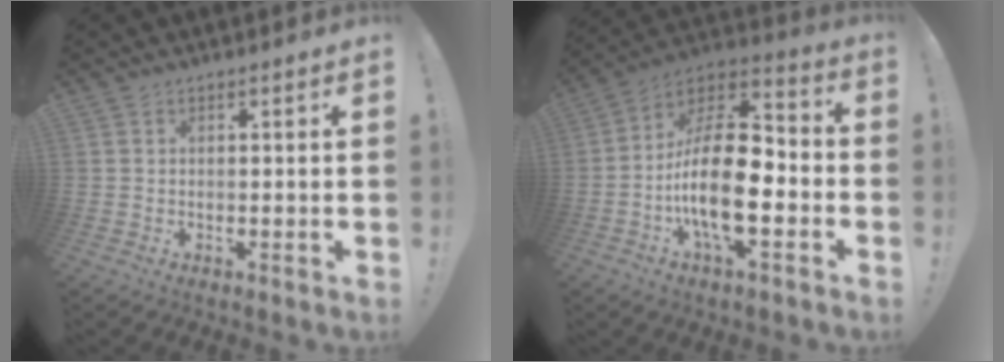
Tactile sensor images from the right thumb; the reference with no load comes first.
{"total": 20.2, "force": [-5.0, 8.9, 17.4], "torque": [-0.331, 0.017, -0.085]}